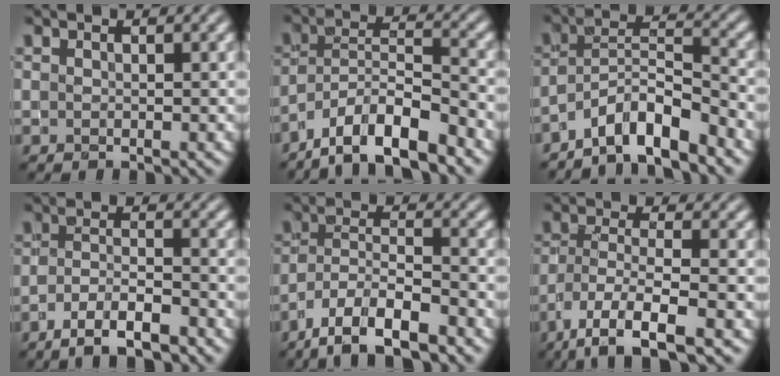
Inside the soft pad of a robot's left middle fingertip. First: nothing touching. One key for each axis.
{"total": 9.3, "fx": -7.2, "fy": 2.5, "fz": 5.4, "tx": -0.081, "ty": 0.013, "tz": -0.128}
{"total": 6.9, "fx": -5.4, "fy": 1.5, "fz": 4.0, "tx": -0.061, "ty": 0.009, "tz": -0.094}
{"total": 4.7, "fx": -3.2, "fy": 1.2, "fz": 3.2, "tx": -0.058, "ty": 0.000, "tz": -0.057}
{"total": 8.1, "fx": -6.0, "fy": 2.5, "fz": 4.7, "tx": -0.079, "ty": 0.001, "tz": -0.111}
{"total": 6.9, "fx": -4.4, "fy": 1.6, "fz": 5.0, "tx": -0.095, "ty": -0.007, "tz": -0.085}